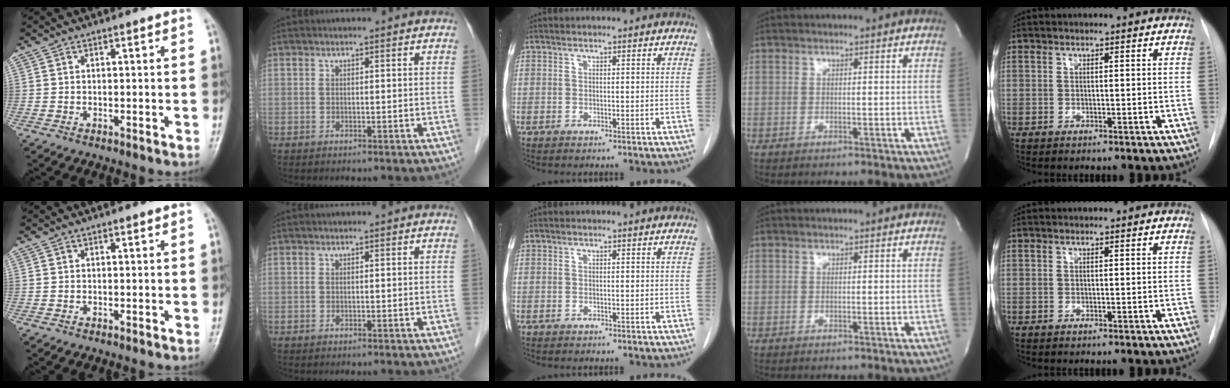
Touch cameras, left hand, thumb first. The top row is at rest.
{}